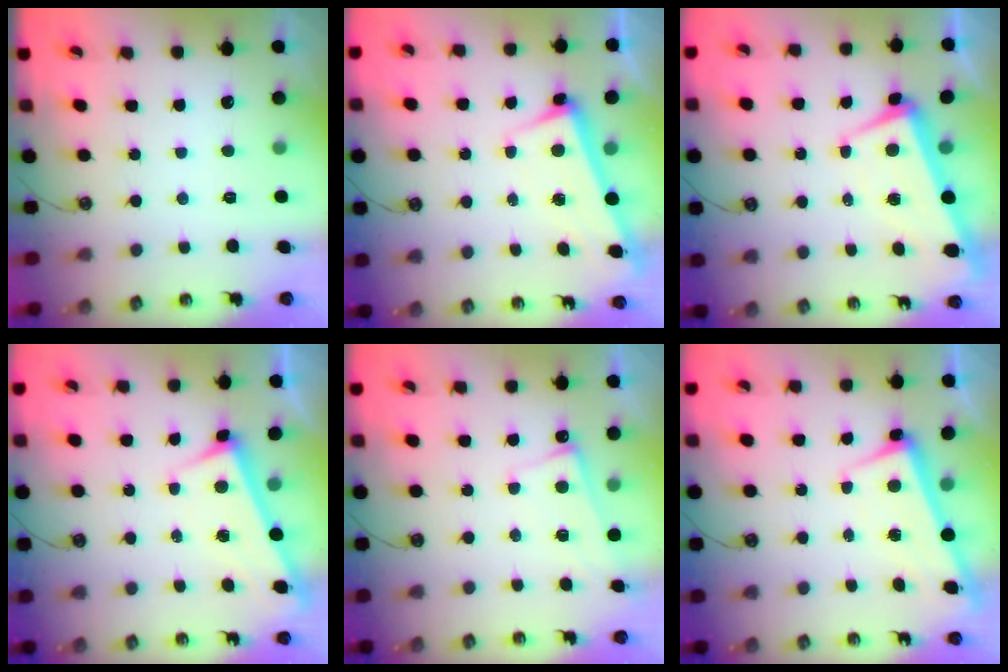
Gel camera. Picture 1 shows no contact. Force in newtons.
{"total": 2.8, "press": 2.7, "slide": 0.7}
{"total": 0.9, "press": 0.4, "slide": 0.8}
{"total": 2.8, "press": 2.8, "slide": 0.2}
{"total": 2.2, "press": 2.1, "slide": 0.4}
{"total": 2.5, "press": 2.4, "slide": 0.5}